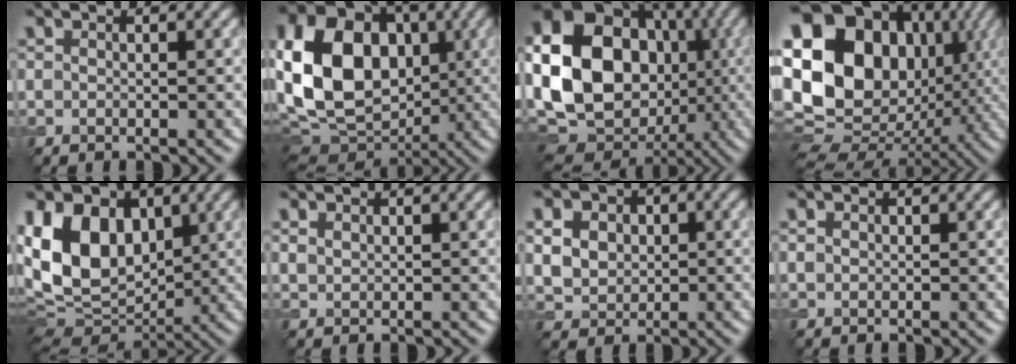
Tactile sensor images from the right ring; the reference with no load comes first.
{"total": 13.2, "force": [0.4, 10.0, 8.7], "torque": [-0.175, 0.003, -0.007]}
{"total": 22.4, "force": [0.0, 18.2, 13.0], "torque": [-0.276, -0.010, -0.023]}
{"total": 21.6, "force": [3.9, 17.1, 12.5], "torque": [-0.244, 0.024, 0.069]}
{"total": 12.9, "force": [2.5, 9.3, 8.6], "torque": [-0.175, 0.012, 0.039]}
{"total": 0.8, "force": [0.6, 0.4, 0.3], "torque": [-0.011, -0.001, 0.016]}
{"total": 9.5, "force": [3.3, 7.3, 5.0], "torque": [-0.098, 0.034, 0.041]}
{"total": 0.5, "force": [0.2, 0.4, 0.2], "torque": [-0.004, -0.001, 0.006]}